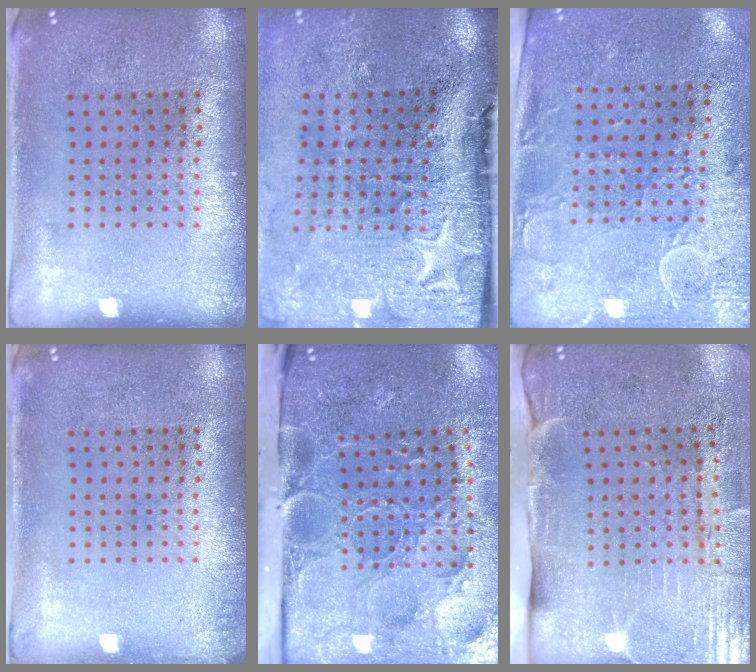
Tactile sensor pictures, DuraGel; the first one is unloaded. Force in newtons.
{"total": 5.0, "press": 4.0, "slide": 3.1}
{"total": 3.0, "press": 2.5, "slide": 1.6}
{"total": 0.8, "press": 0.8, "slide": 0.0}
{"total": 5.2, "press": 4.1, "slide": 3.1}
{"total": 4.6, "press": 3.8, "slide": 2.6}